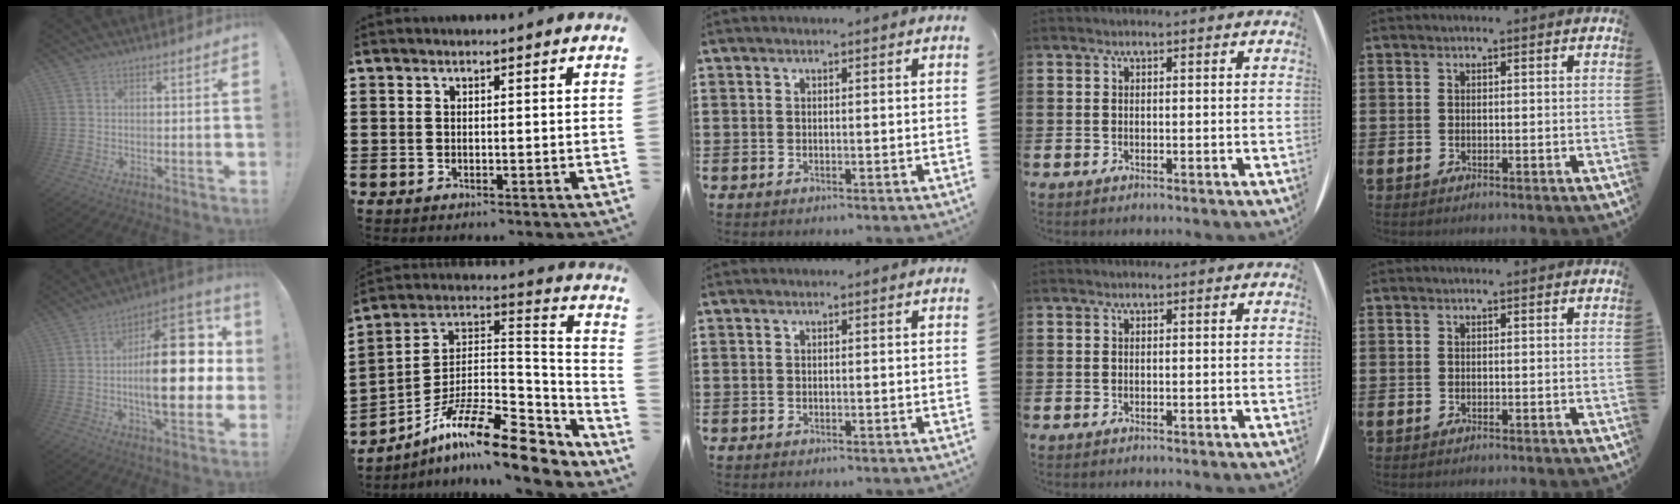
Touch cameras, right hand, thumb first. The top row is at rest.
{"thumb": {"total": 24.8, "force": [-0.6, 10.1, 22.6], "torque": [-0.354, 0.003, -0.012]}, "index": {"total": 15.1, "force": [-10.4, 3.7, 10.3], "torque": [-0.183, 0.024, -0.183]}}